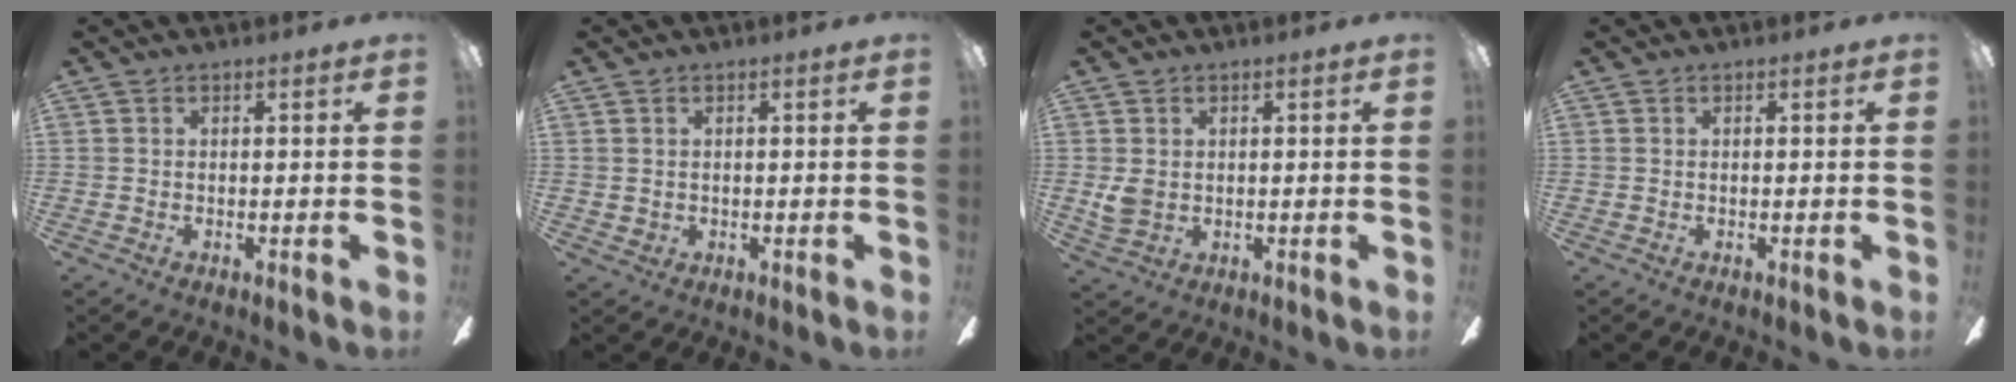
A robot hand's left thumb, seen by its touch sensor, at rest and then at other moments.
{"total": 1.3, "force": [0.8, 1.0, 0.2], "torque": [-0.006, 0.004, 0.013]}
{"total": 3.7, "force": [1.1, 2.9, 2.0], "torque": [-0.038, 0.000, 0.019]}
{"total": 0.0}